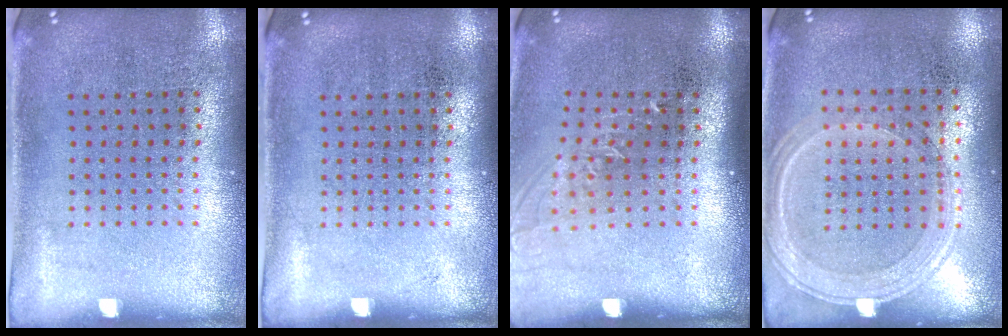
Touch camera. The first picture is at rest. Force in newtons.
{"total": 0.0}
{"total": 1.2, "press": 1.0, "slide": 0.7}
{"total": 1.0, "press": 0.9, "slide": 0.3}